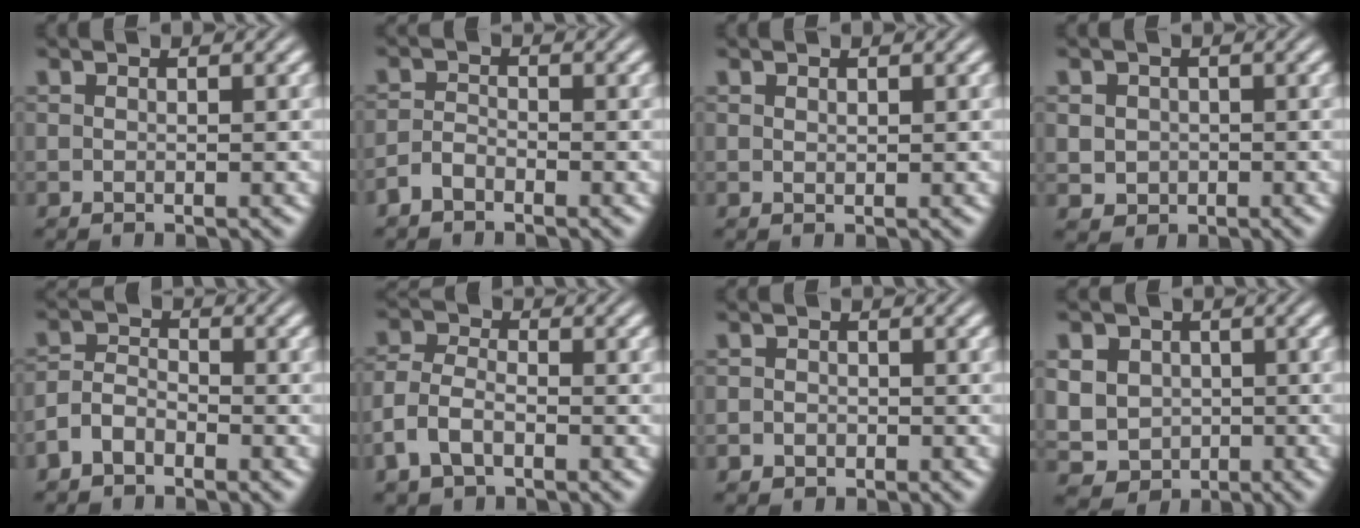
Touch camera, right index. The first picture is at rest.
{"total": 1.6, "force": [-1.6, -0.1, 0.3], "torque": [0.005, -0.006, -0.026]}
{"total": 0.6, "force": [0.4, -0.4, 0.0], "torque": [0.002, -0.006, 0.015]}
{"total": 2.7, "force": [-0.3, 2.5, 1.0], "torque": [-0.018, -0.018, 0.006]}
{"total": 2.9, "force": [-1.8, 1.9, 1.2], "torque": [-0.018, -0.013, -0.028]}
{"total": 2.8, "force": [-1.4, 1.7, 1.7], "torque": [-0.044, -0.015, -0.016]}
{"total": 0.9, "force": [-0.8, 0.4, -0.1], "torque": [0.008, -0.014, -0.008]}
{"total": 9.4, "force": [-1.8, 8.7, 3.2], "torque": [-0.077, -0.049, -0.020]}